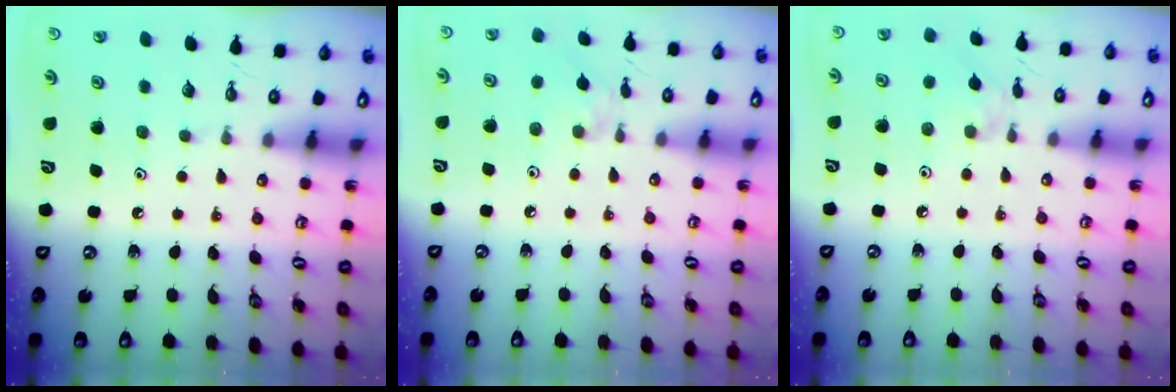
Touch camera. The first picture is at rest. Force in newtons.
{"total": 2.5, "press": 2.5, "slide": 0.5}
{"total": 2.5, "press": 2.5, "slide": 0.5}